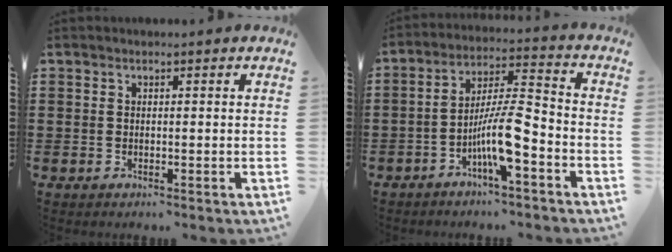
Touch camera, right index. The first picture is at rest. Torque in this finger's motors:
{"motor_torque": [2.14, 0.00, 0.82, 0.21]}